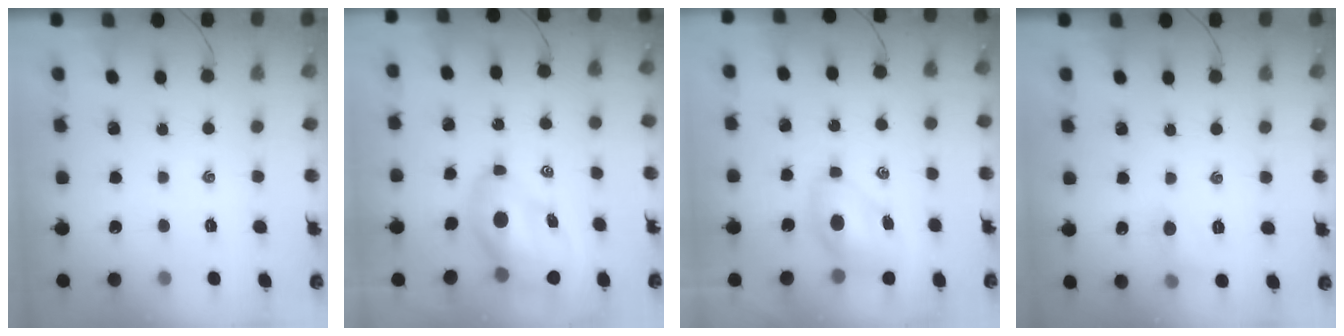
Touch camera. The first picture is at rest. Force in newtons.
{"total": 10.3, "press": 9.8, "slide": 2.9}
{"total": 7.2, "press": 7.1, "slide": 1.3}
{"total": 5.6, "press": 5.4, "slide": 1.7}